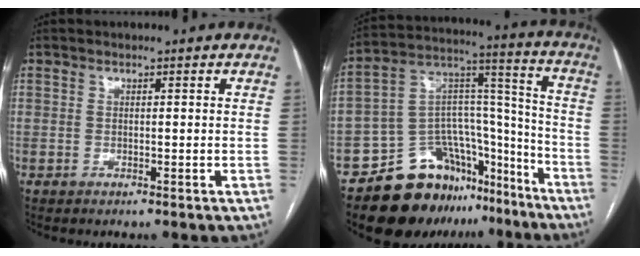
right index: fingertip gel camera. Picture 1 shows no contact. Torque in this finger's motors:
{"motor_torque": [-0.12, -0.02, -0.40, -0.21]}